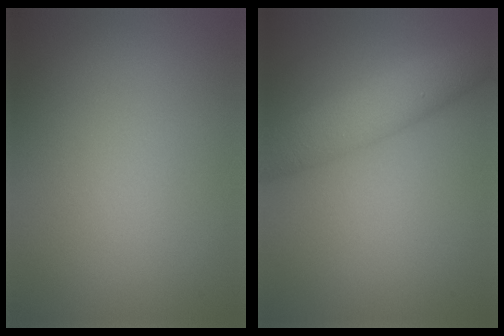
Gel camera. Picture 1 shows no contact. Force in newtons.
{"total": 5.5, "press": 5.5, "slide": 0.3}